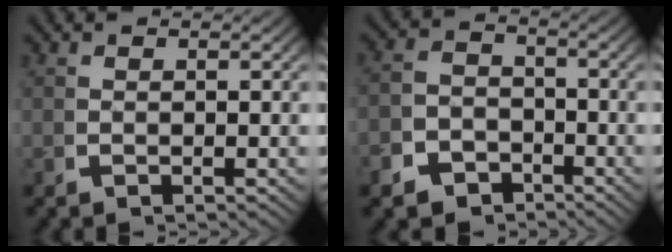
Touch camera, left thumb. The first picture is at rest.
{"total": 6.0, "force": [-3.6, 4.5, 1.5], "torque": [-0.012, -0.025, -0.060]}